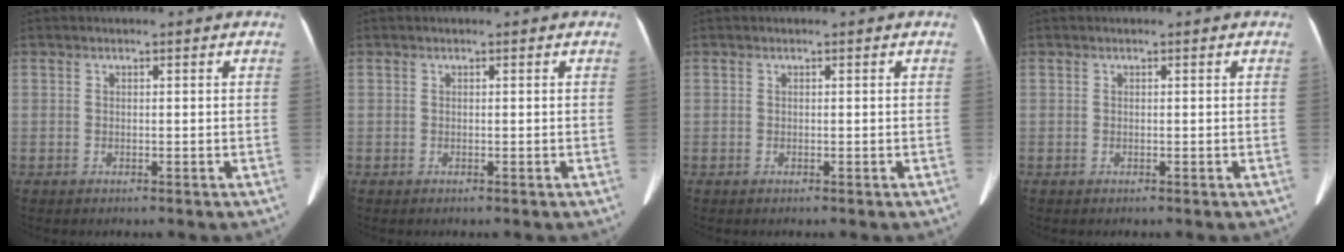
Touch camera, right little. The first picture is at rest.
{"total": 0.0}
{"total": 0.0}
{"total": 0.0}